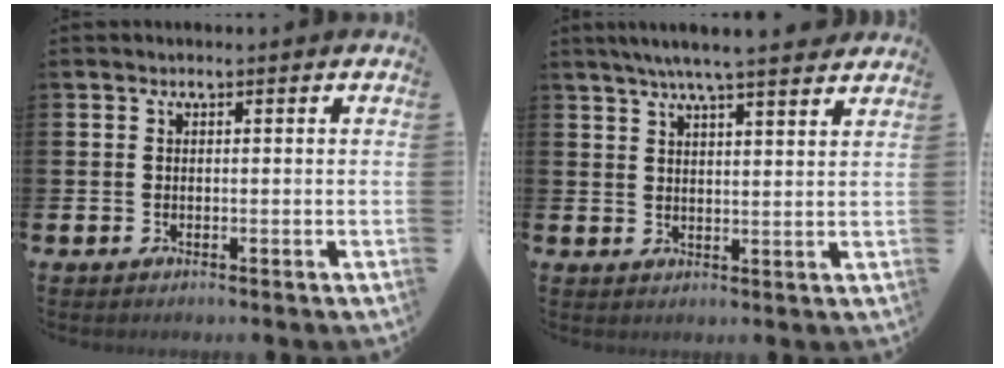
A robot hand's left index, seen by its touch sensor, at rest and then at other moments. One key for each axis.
{"total": 6.1, "fx": 5.6, "fy": -0.1, "fz": 2.3, "tx": -0.049, "ty": -0.022, "tz": 0.097}